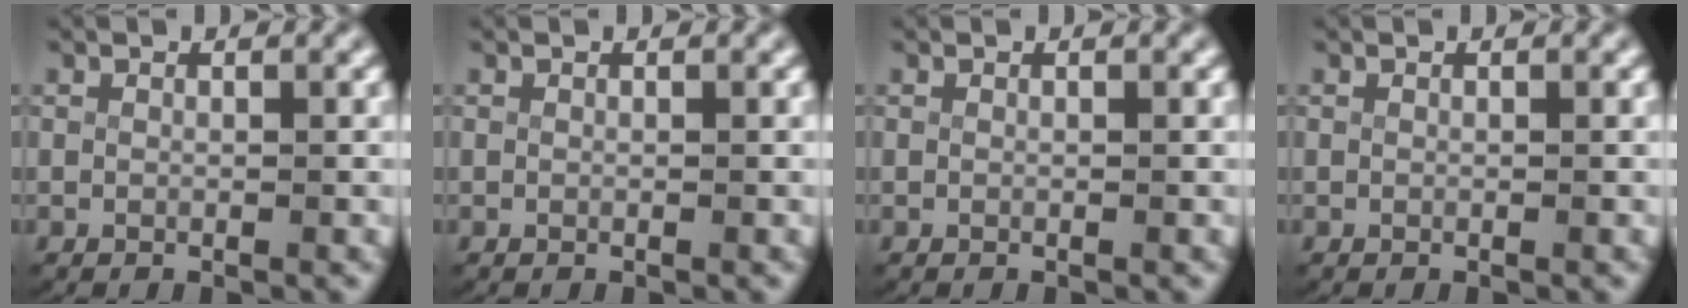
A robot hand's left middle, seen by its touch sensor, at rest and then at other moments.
{"total": 0.0}
{"total": 0.0}
{"total": 0.0}